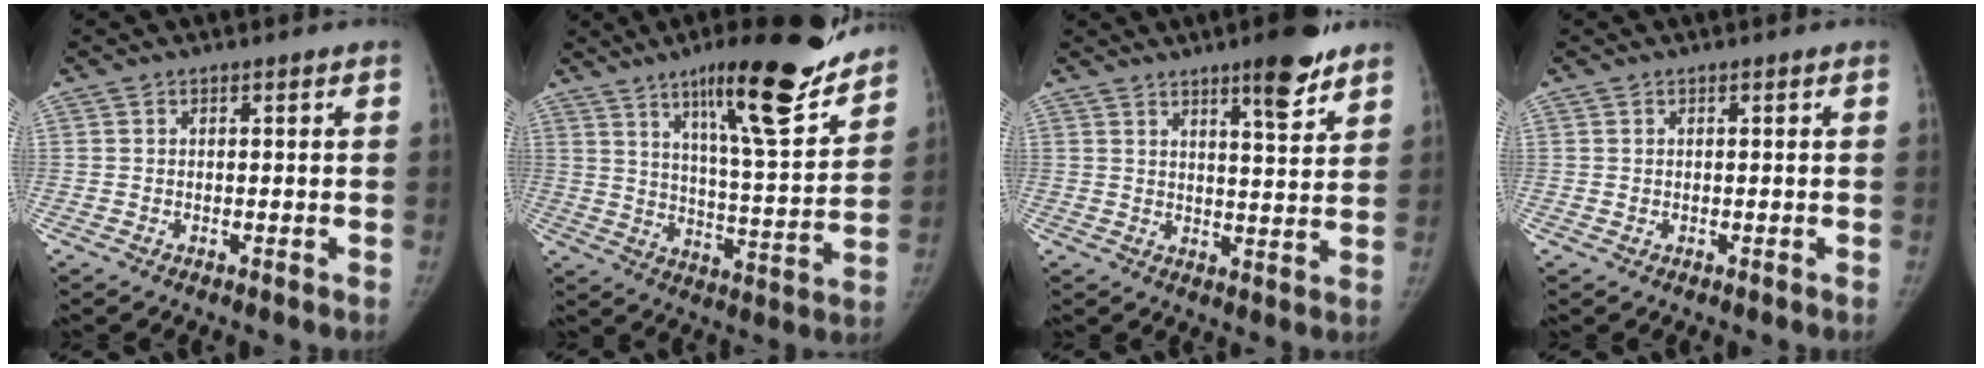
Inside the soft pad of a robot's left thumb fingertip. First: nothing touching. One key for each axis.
{"total": 21.2, "fx": 14.8, "fy": 3.2, "fz": 14.8, "tx": -0.192, "ty": -0.078, "tz": 0.233}
{"total": 9.0, "fx": 6.1, "fy": 1.7, "fz": 6.3, "tx": -0.077, "ty": -0.038, "tz": 0.087}
{"total": 0.6, "fx": 0.2, "fy": 0.4, "fz": 0.4, "tx": -0.005, "ty": -0.001, "tz": 0.005}